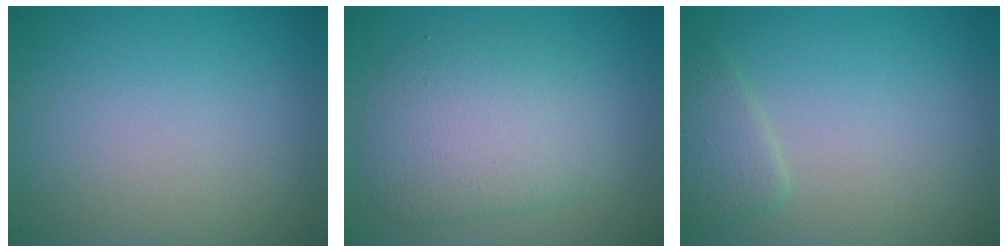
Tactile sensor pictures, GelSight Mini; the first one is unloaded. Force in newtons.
{"total": 5.0, "press": 5.0, "slide": 0.1}
{"total": 1.9, "press": 1.9, "slide": 0.1}